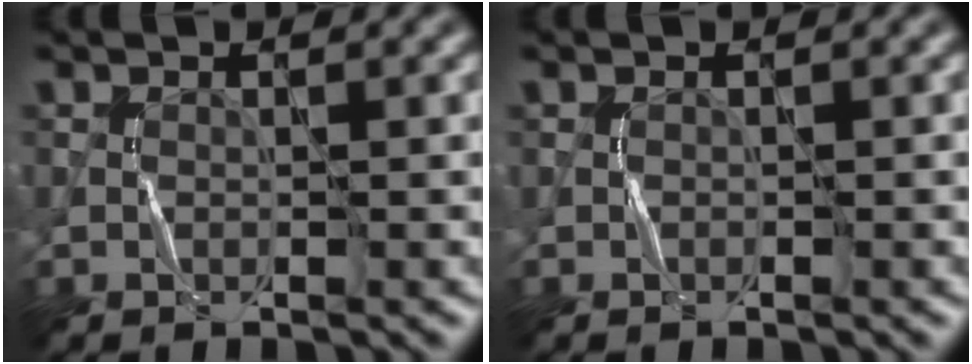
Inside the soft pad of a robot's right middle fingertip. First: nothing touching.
{"total": 0.0}